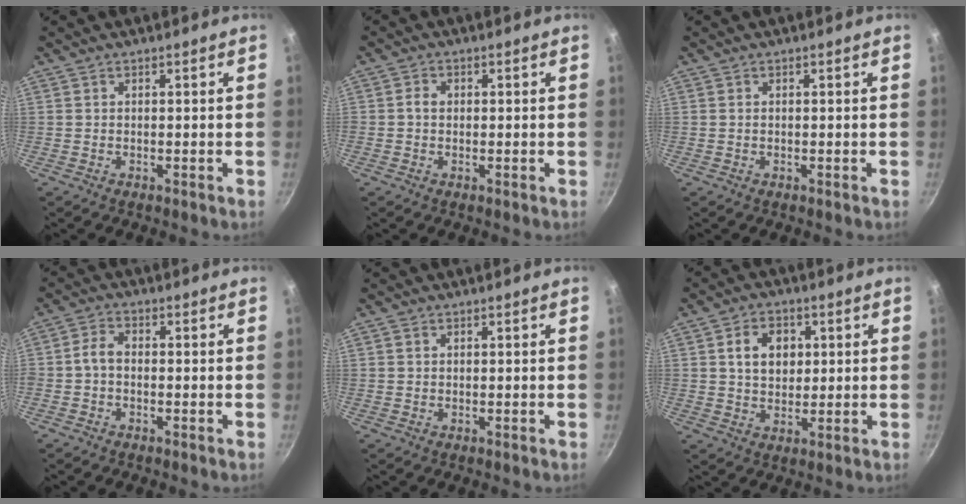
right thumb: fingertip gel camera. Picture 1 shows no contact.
{"total": 1.8, "force": [0.1, 1.5, 1.0], "torque": [-0.014, 0.007, -0.001]}
{"total": 0.0}
{"total": 3.2, "force": [-0.8, 2.2, 2.2], "torque": [-0.044, 0.019, -0.024]}
{"total": 0.8, "force": [0.4, 0.6, 0.2], "torque": [-0.002, 0.000, 0.005]}
{"total": 7.6, "force": [1.8, 5.7, 4.7], "torque": [-0.055, 0.002, 0.028]}